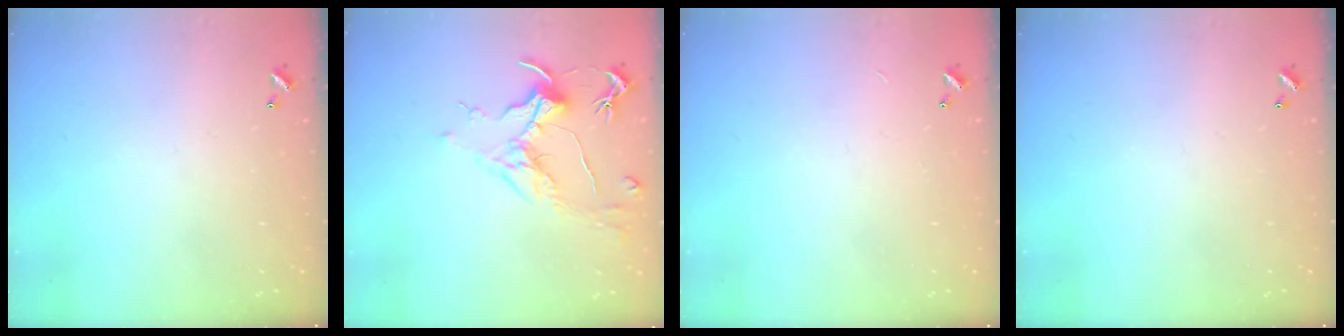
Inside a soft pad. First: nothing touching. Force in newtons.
{"total": 1.8, "press": 1.6, "slide": 0.8}
{"total": 0.9, "press": 0.9, "slide": 0.2}
{"total": 0.0}